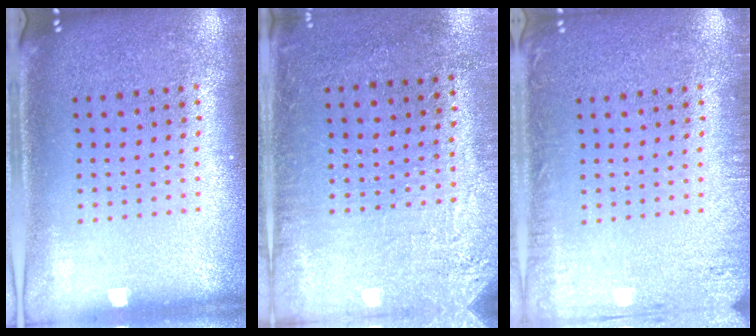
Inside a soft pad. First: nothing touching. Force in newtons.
{"total": 2.7, "press": 2.3, "slide": 1.3}
{"total": 2.2, "press": 2.1, "slide": 0.3}